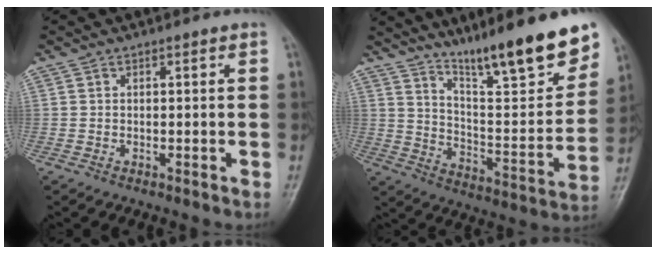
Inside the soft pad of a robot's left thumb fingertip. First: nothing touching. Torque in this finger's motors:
{"motor_torque": [0.89, 0.61, 1.28, -1.49, 0.13]}